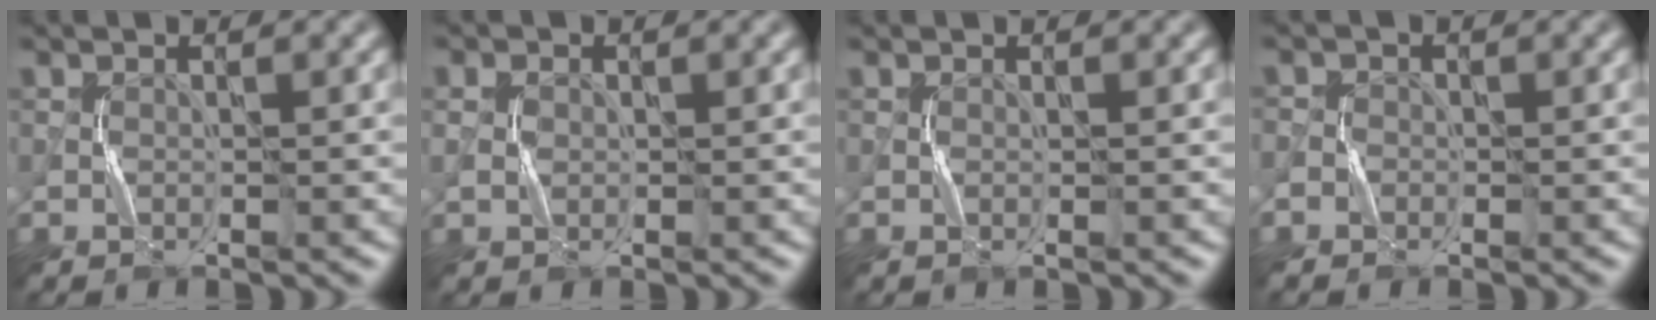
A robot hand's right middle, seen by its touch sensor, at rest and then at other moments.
{"total": 1.5, "force": [0.2, 1.2, 0.9], "torque": [-0.019, 0.002, 0.000]}
{"total": 0.0}
{"total": 1.3, "force": [-0.7, 1.1, 0.0], "torque": [0.012, -0.001, -0.016]}